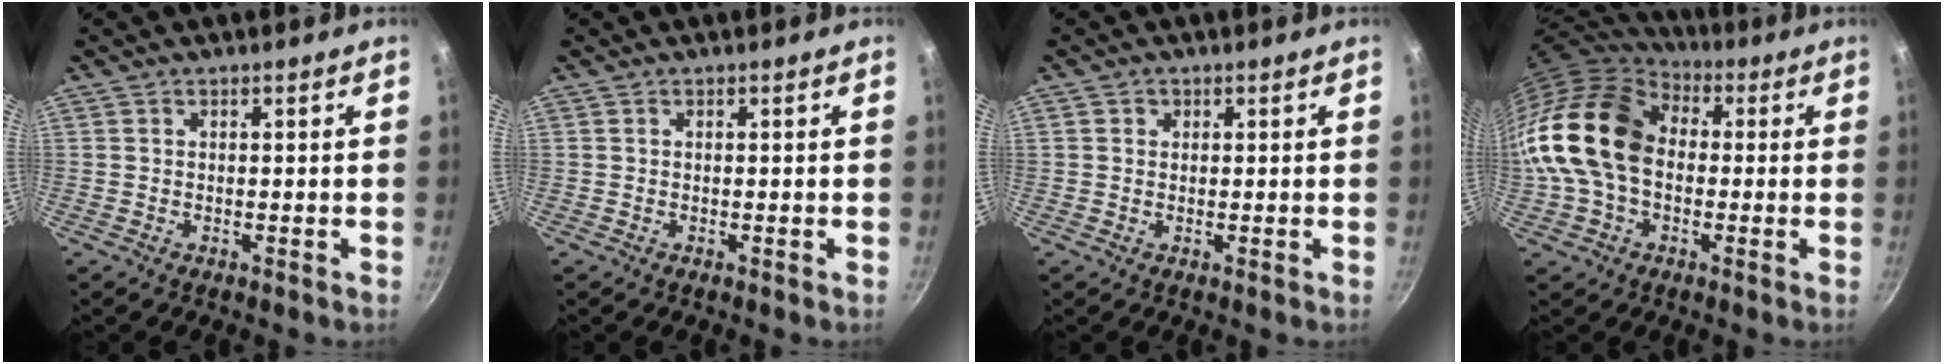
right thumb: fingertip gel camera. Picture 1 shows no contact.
{"total": 0.0}
{"total": 1.3, "force": [0.4, 1.2, 0.4], "torque": [-0.002, 0.001, 0.003]}
{"total": 19.5, "force": [0.0, 13.8, 13.7], "torque": [-0.250, 0.038, -0.012]}